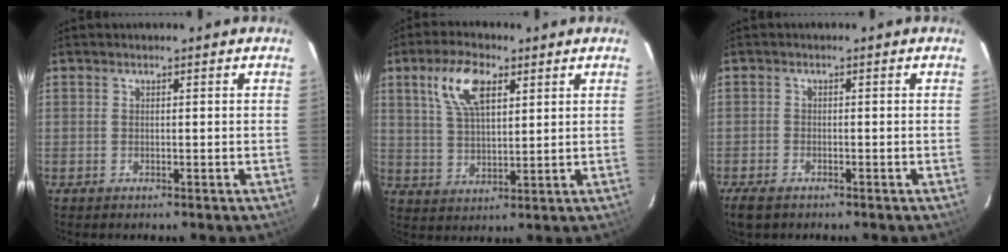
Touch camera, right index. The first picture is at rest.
{"total": 9.7, "force": [4.5, 4.4, 7.3], "torque": [-0.143, 0.016, 0.089]}
{"total": 4.1, "force": [-3.0, 1.9, 2.0], "torque": [-0.056, -0.013, -0.057]}